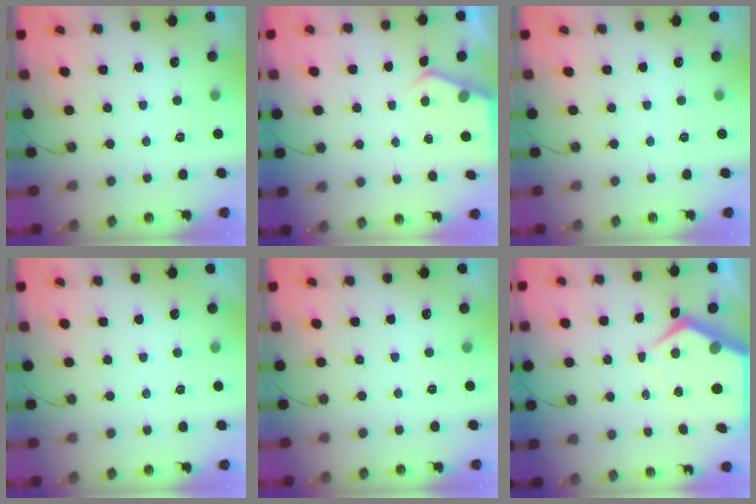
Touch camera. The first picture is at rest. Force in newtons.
{"total": 3.4, "press": 3.4, "slide": 0.5}
{"total": 0.0}
{"total": 3.0, "press": 3.0, "slide": 0.3}
{"total": 0.0}
{"total": 10.2, "press": 10.1, "slide": 1.1}